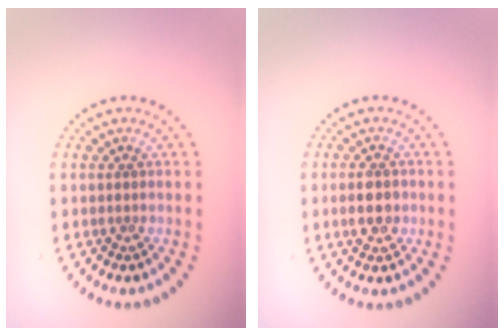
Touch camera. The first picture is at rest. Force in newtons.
{"total": 2.9, "press": 2.9, "slide": 0.1}